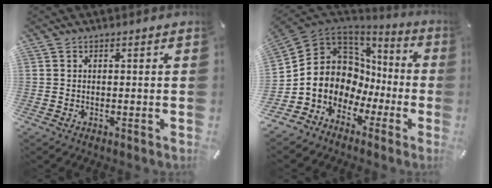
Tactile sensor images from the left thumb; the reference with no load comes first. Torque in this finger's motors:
{"motor_torque": [-0.08, 1.97, 1.42, 1.36, 0.14]}